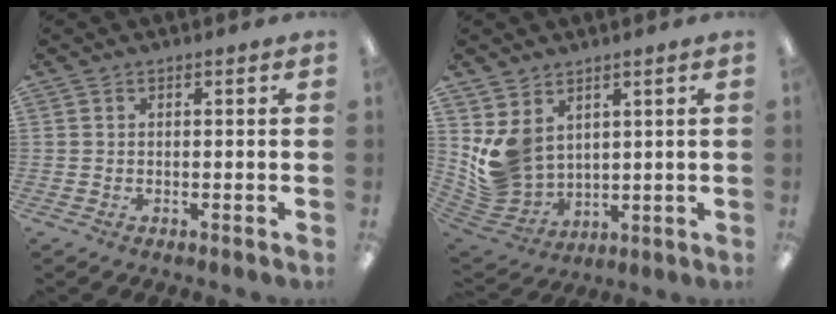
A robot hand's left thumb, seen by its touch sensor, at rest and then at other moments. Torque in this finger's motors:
{"motor_torque": [0.15, 0.21, 0.42, -0.37, 0.10]}